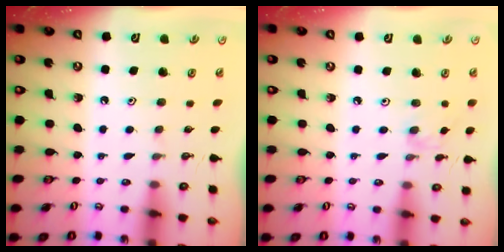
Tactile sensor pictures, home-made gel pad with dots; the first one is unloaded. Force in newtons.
{"total": 1.7, "press": 1.6, "slide": 0.4}